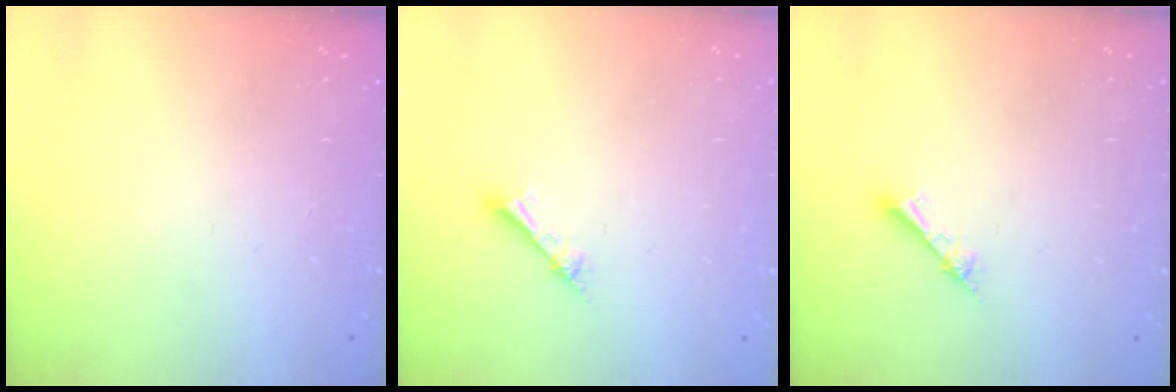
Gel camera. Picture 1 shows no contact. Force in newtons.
{"total": 1.5, "press": 1.5, "slide": 0.1}
{"total": 1.5, "press": 1.5, "slide": 0.1}